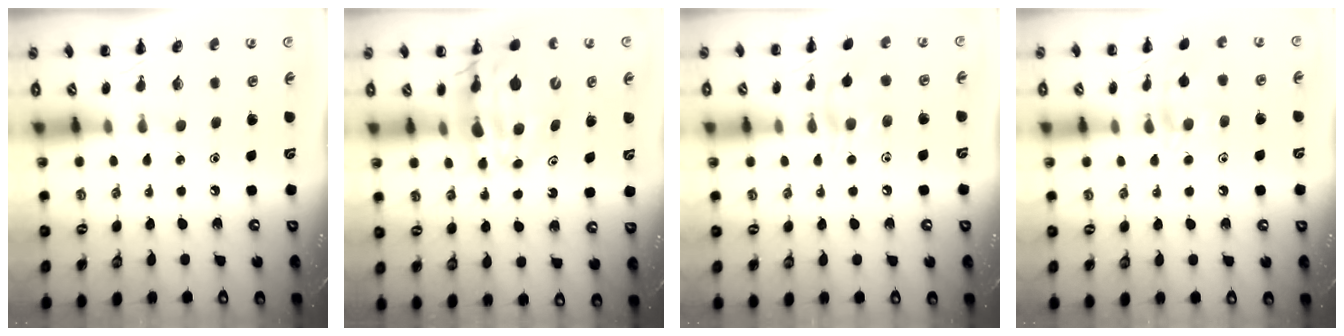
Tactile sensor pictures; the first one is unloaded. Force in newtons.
{"total": 16.5, "press": 16.0, "slide": 4.0}
{"total": 8.7, "press": 8.7, "slide": 0.8}
{"total": 11.0, "press": 11.0, "slide": 0.6}